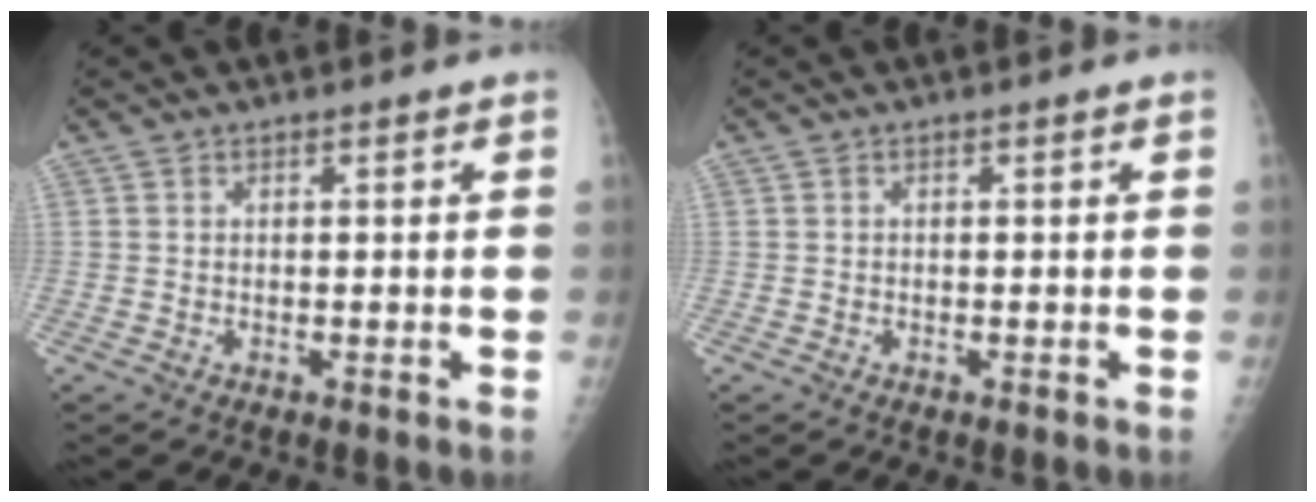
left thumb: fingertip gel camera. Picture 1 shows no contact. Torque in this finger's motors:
{"motor_torque": [-0.12, -0.23, -0.06, -0.08, 0.03]}